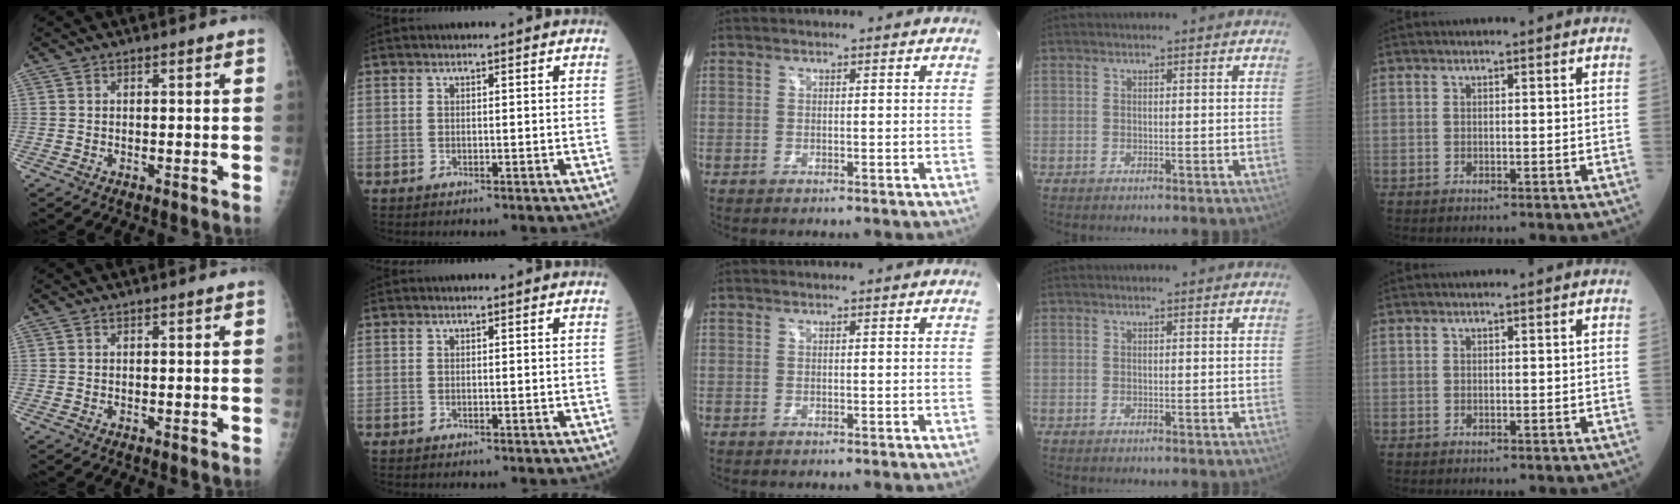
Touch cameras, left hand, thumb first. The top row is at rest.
{}